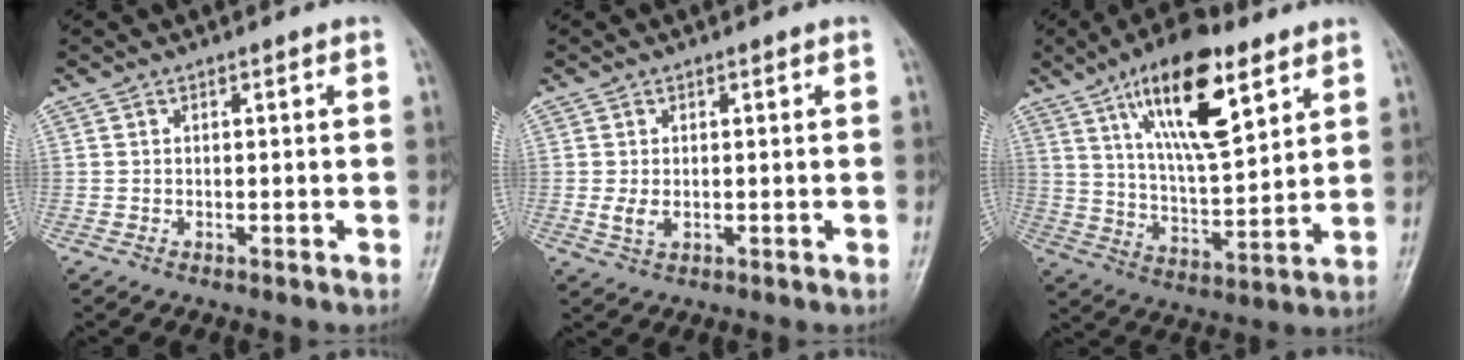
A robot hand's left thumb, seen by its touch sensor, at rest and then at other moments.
{"total": 2.5, "force": [-0.1, 1.6, 1.9], "torque": [-0.040, -0.007, 0.000]}
{"total": 18.2, "force": [9.5, 6.6, 14.0], "torque": [-0.208, -0.040, 0.167]}